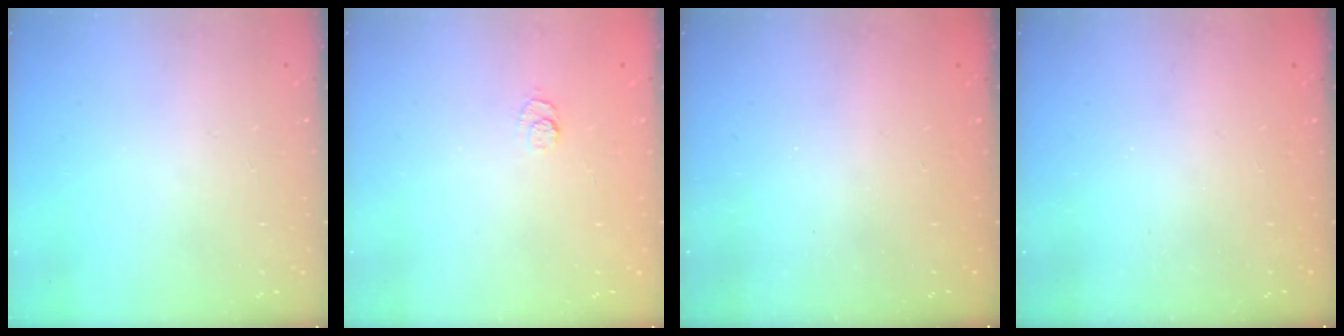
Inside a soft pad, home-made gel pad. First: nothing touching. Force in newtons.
{"total": 2.4, "press": 2.0, "slide": 1.4}
{"total": 2.4, "press": 2.3, "slide": 0.8}
{"total": 2.3, "press": 2.2, "slide": 0.8}